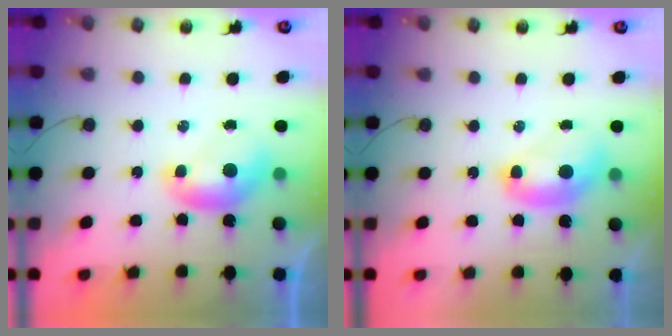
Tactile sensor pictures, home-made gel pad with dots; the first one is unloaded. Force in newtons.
{"total": 2.7, "press": 2.7, "slide": 0.1}